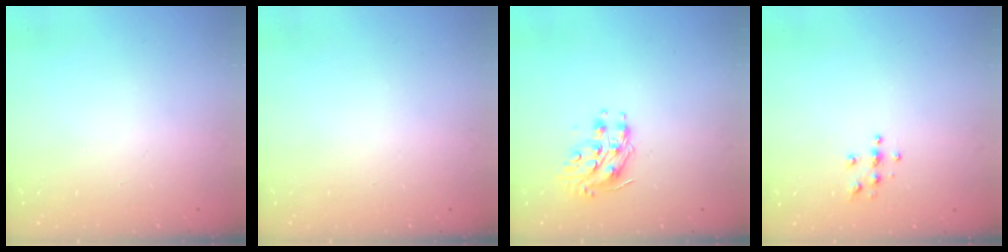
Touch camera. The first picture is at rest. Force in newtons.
{"total": 0.0}
{"total": 8.9, "press": 8.9, "slide": 0.7}
{"total": 3.9, "press": 3.8, "slide": 0.4}